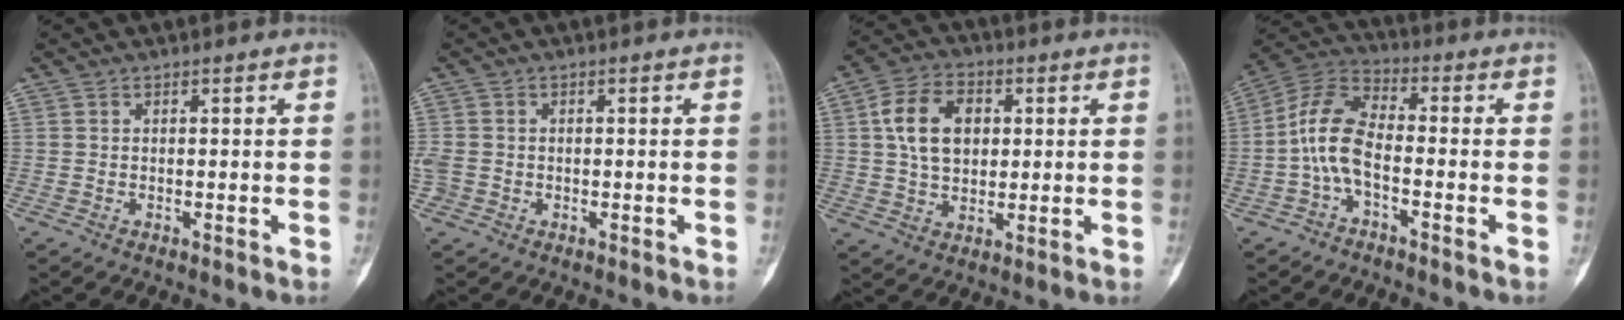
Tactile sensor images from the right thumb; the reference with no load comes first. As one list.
[{"total": 2.9, "force": [-0.5, 2.5, 1.3], "torque": [-0.027, 0.006, -0.008]}, {"total": 11.1, "force": [2.3, 7.7, 7.8], "torque": [-0.116, 0.003, 0.038]}, {"total": 9.2, "force": [-2.1, 4.6, 7.7], "torque": [-0.153, 0.035, -0.054]}]